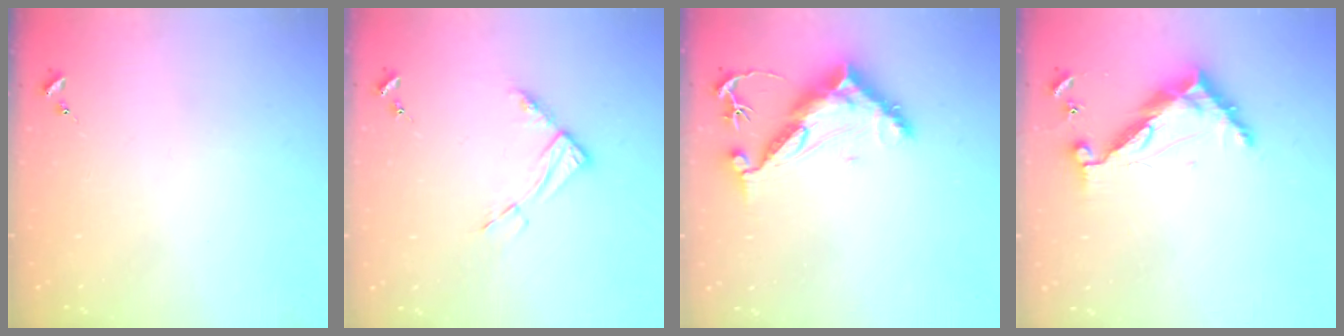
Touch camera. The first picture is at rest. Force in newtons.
{"total": 8.7, "press": 8.6, "slide": 0.9}
{"total": 11.7, "press": 11.7, "slide": 0.9}
{"total": 9.6, "press": 9.6, "slide": 0.8}